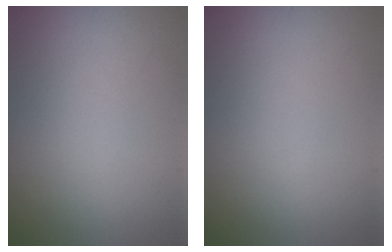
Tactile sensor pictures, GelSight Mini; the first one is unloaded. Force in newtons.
{"total": 0.0}